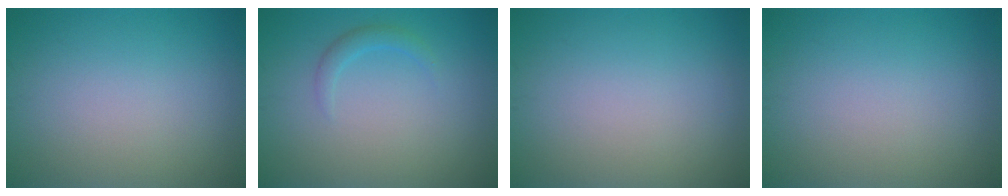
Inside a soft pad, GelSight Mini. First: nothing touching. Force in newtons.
{"total": 1.3, "press": 1.3, "slide": 0.2}
{"total": 0.0}
{"total": 0.0}